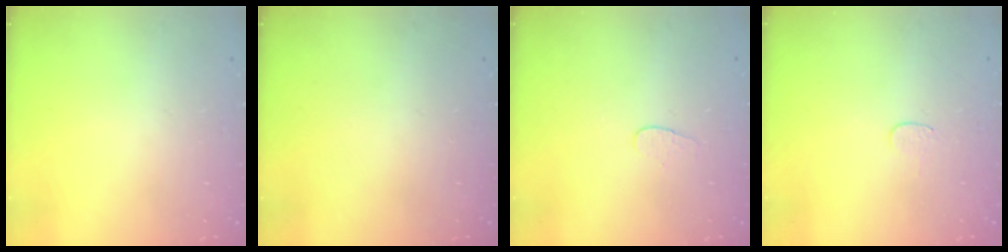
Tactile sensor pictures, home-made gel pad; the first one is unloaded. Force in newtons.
{"total": 0.0}
{"total": 4.1, "press": 4.1, "slide": 0.3}
{"total": 3.8, "press": 3.8, "slide": 0.4}